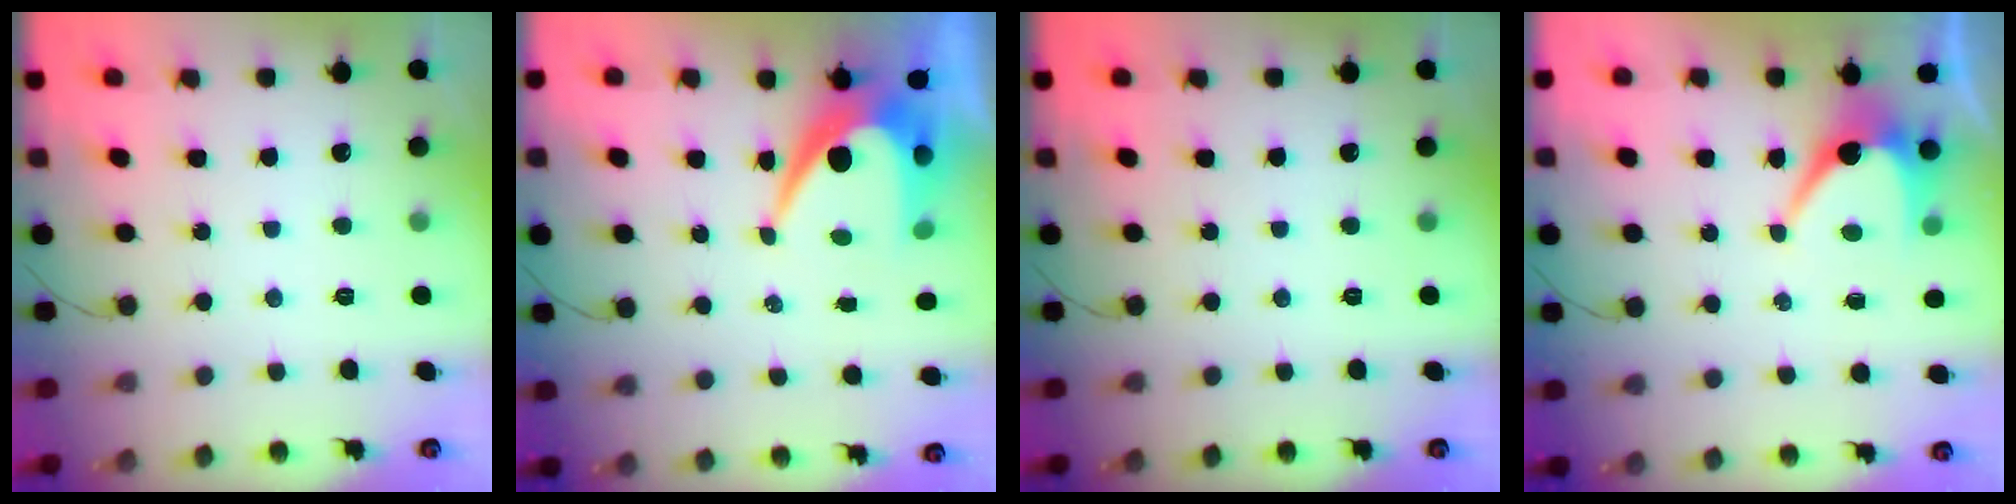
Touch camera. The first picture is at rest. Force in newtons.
{"total": 9.6, "press": 9.6, "slide": 0.6}
{"total": 0.0}
{"total": 7.1, "press": 7.1, "slide": 0.6}